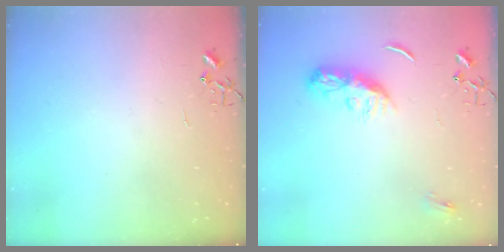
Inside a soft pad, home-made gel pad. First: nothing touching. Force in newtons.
{"total": 8.7, "press": 8.7, "slide": 0.4}